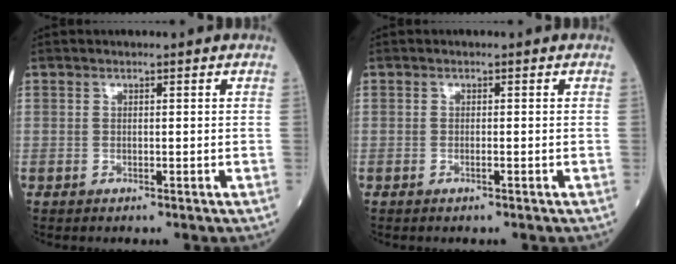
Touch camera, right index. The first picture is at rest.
{"total": 0.6, "force": [-0.3, 0.0, 0.5], "torque": [-0.013, -0.001, -0.004]}